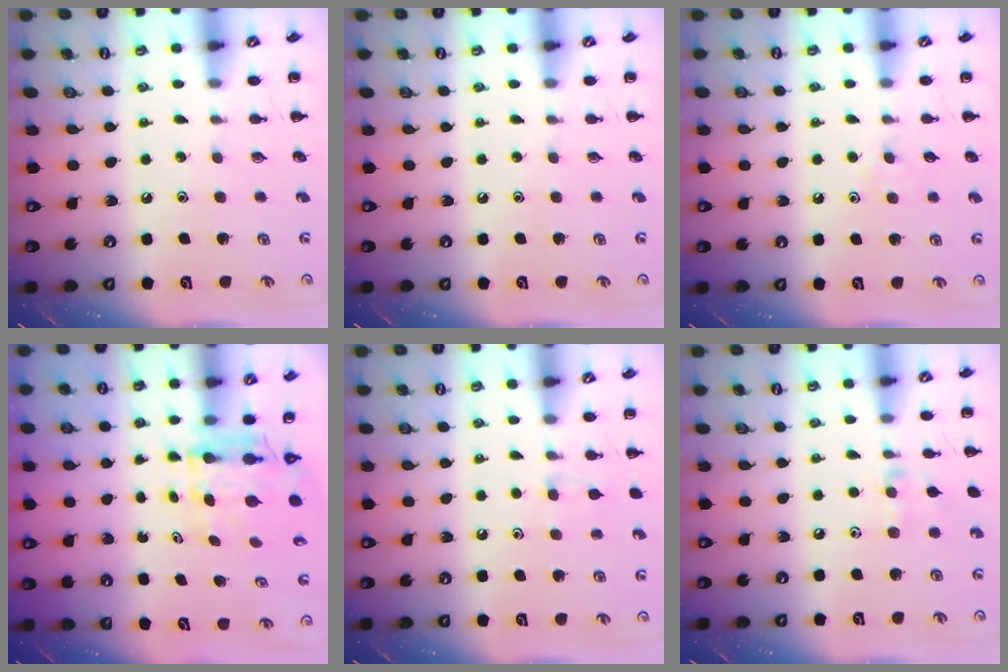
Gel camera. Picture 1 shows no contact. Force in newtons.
{"total": 0.0}
{"total": 3.6, "press": 3.3, "slide": 1.3}
{"total": 5.3, "press": 5.1, "slide": 1.2}
{"total": 4.4, "press": 4.1, "slide": 1.6}
{"total": 7.5, "press": 7.3, "slide": 1.8}